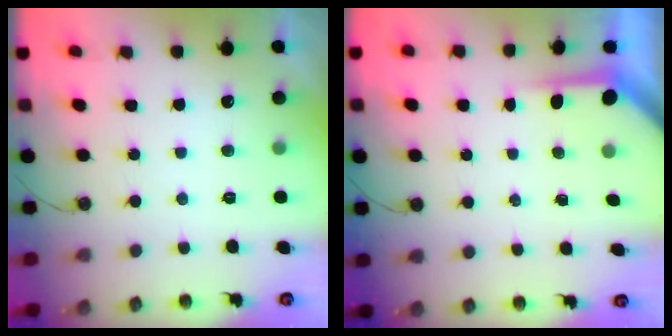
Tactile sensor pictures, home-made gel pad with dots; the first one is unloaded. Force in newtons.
{"total": 4.0, "press": 4.0, "slide": 0.3}